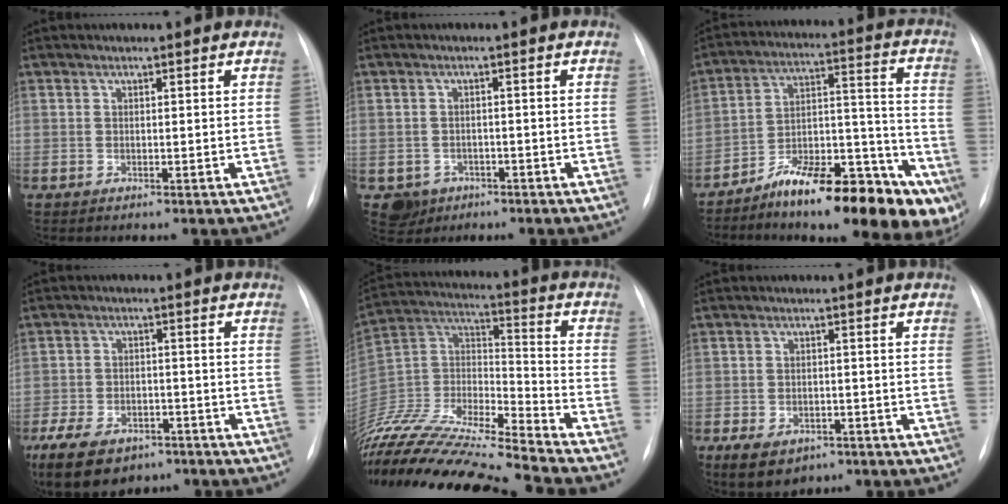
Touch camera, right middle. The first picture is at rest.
{"total": 3.7, "force": [-1.8, 3.2, 0.3], "torque": [-0.003, 0.008, -0.023]}
{"total": 21.6, "force": [-14.8, 6.0, 14.6], "torque": [-0.154, 0.057, -0.226]}
{"total": 14.9, "force": [-9.4, 8.7, 7.5], "torque": [-0.184, -0.005, -0.139]}
{"total": 23.7, "force": [-21.9, -0.3, 9.0], "torque": [-0.196, -0.009, -0.389]}
{"total": 6.9, "force": [-4.1, 4.3, 3.3], "torque": [-0.058, 0.002, -0.054]}